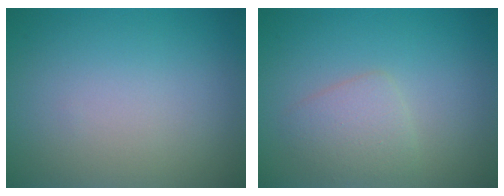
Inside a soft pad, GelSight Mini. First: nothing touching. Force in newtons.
{"total": 2.2, "press": 2.2, "slide": 0.1}